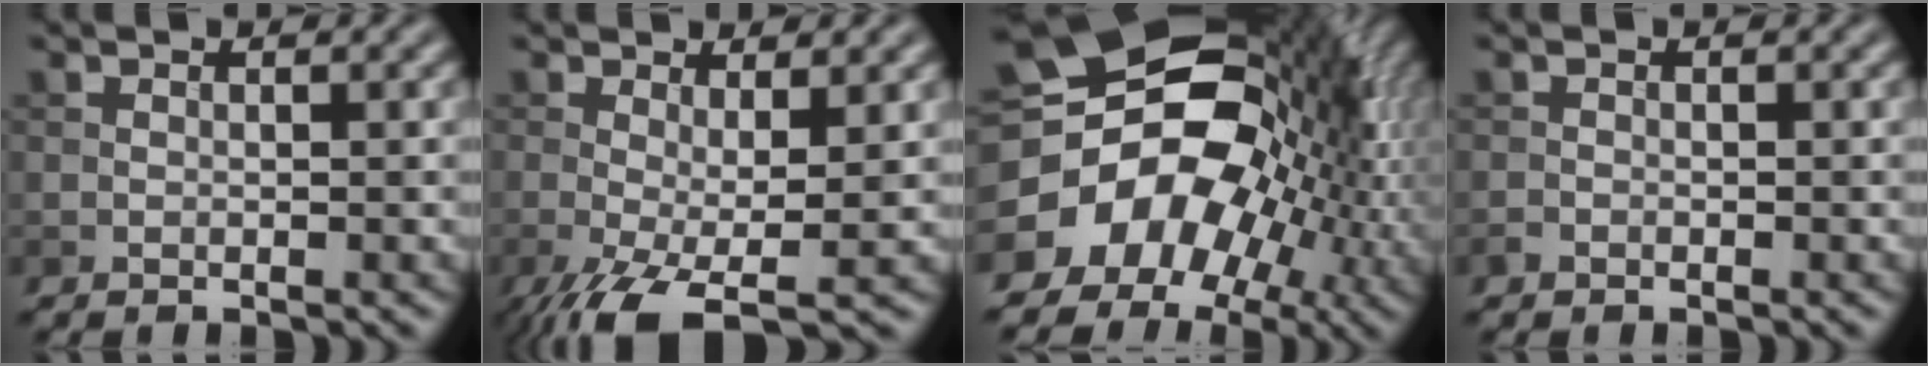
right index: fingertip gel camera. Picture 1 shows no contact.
{"total": 5.6, "force": [-2.3, 1.4, 5.0], "torque": [-0.100, -0.018, -0.042]}
{"total": 15.0, "force": [-2.5, 11.3, 9.6], "torque": [-0.165, -0.008, -0.042]}
{"total": 0.5, "force": [-0.4, 0.4, 0.0], "torque": [0.002, -0.004, -0.007]}